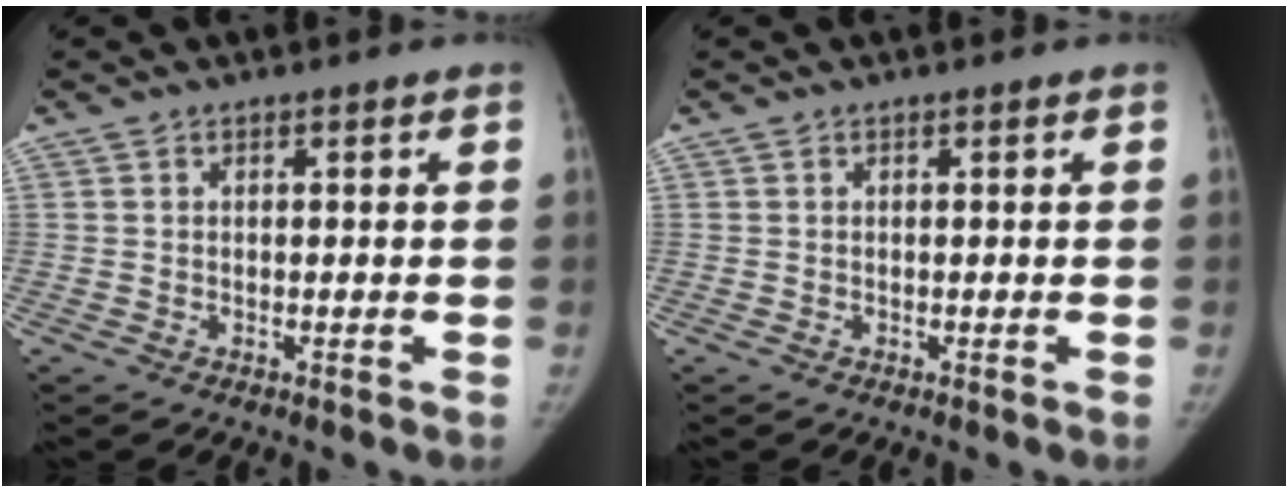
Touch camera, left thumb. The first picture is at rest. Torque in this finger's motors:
{"motor_torque": [0.13, -0.01, 0.25, -0.01, 0.03]}